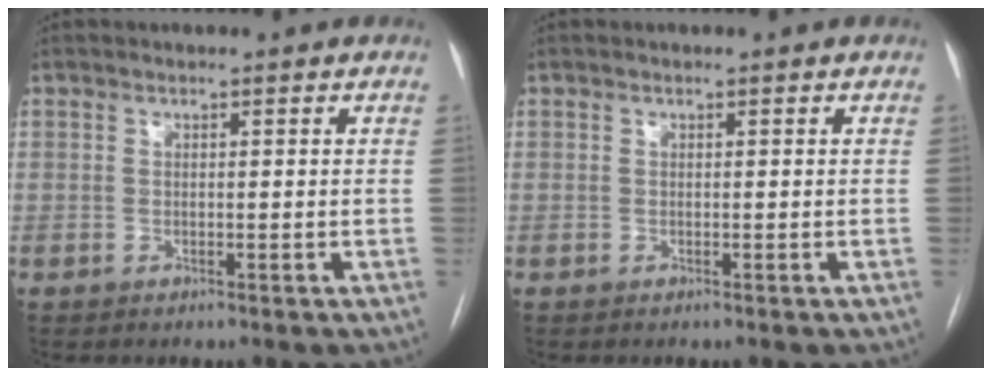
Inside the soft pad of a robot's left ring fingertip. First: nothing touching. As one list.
[{"total": 0.0}]